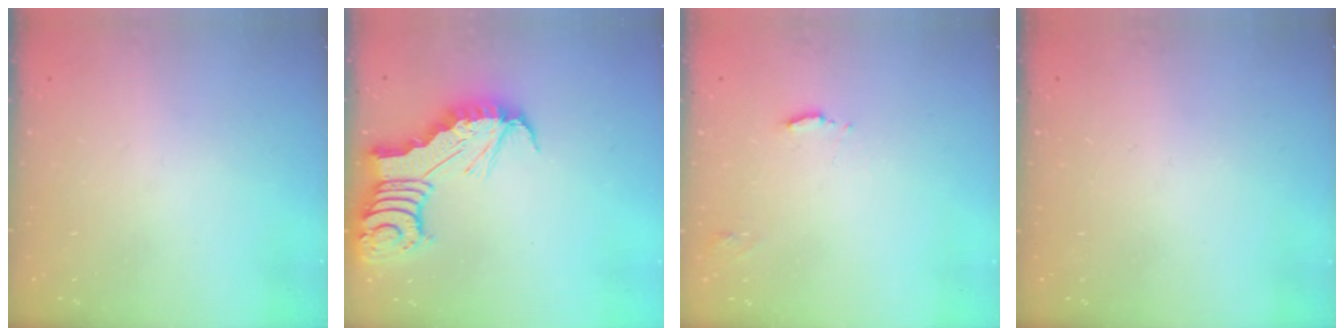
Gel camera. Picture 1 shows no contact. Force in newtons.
{"total": 7.9, "press": 7.9, "slide": 0.5}
{"total": 5.1, "press": 5.1, "slide": 0.3}
{"total": 0.0}